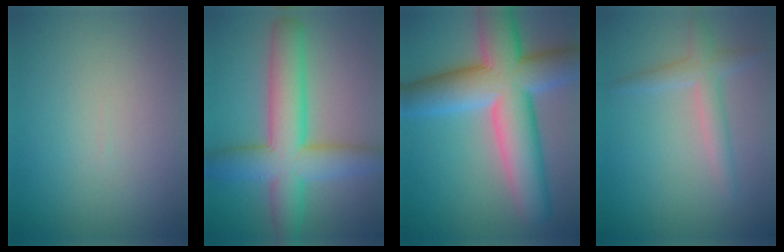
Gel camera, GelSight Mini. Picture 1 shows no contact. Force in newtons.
{"total": 8.1, "press": 8.1, "slide": 0.1}
{"total": 11.8, "press": 11.8, "slide": 0.9}
{"total": 2.4, "press": 2.4, "slide": 0.1}